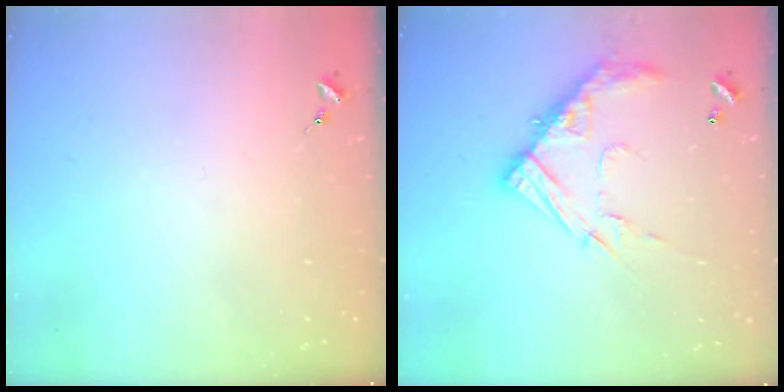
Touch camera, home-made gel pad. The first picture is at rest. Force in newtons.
{"total": 15.6, "press": 15.5, "slide": 1.2}